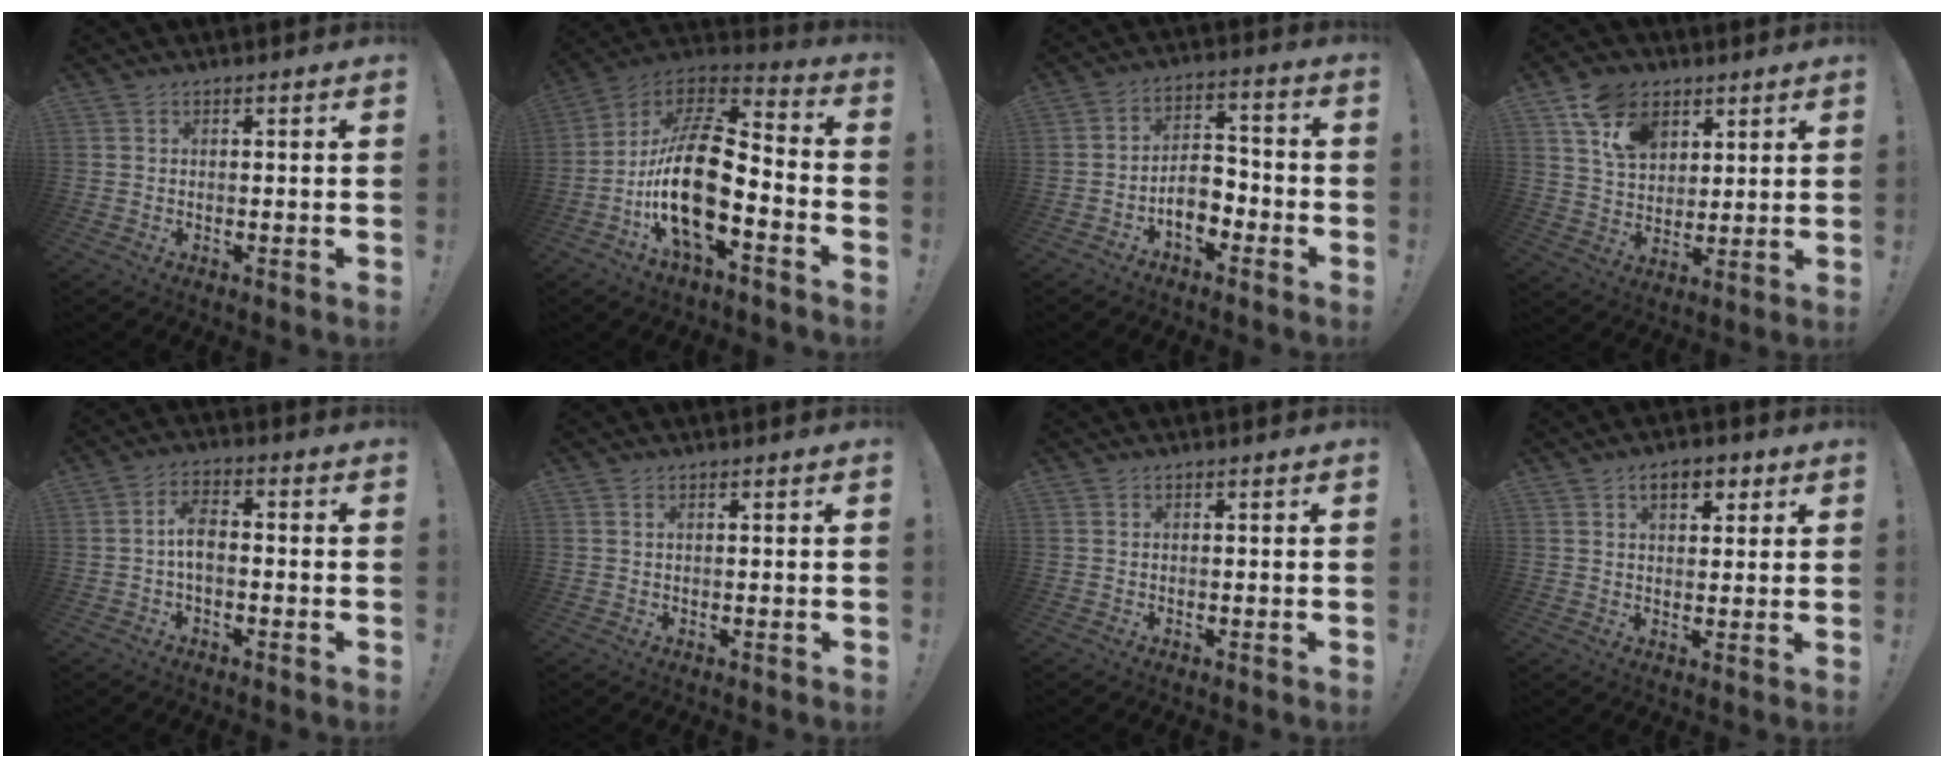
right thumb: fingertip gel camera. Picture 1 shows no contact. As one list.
[{"total": 22.0, "force": [-5.5, 9.4, 19.1], "torque": [-0.373, 0.026, -0.091]}, {"total": 8.1, "force": [-4.2, 5.2, 4.6], "torque": [-0.070, 0.024, -0.069]}, {"total": 12.9, "force": [6.9, 9.2, 5.9], "torque": [-0.093, -0.025, 0.132]}, {"total": 6.3, "force": [-0.7, 3.3, 5.4], "torque": [-0.094, 0.006, -0.012]}, {"total": 0.5, "force": [0.2, 0.2, 0.4], "torque": [-0.004, -0.001, 0.003]}, {"total": 0.0}, {"total": 6.1, "force": [2.7, 3.6, 4.0], "torque": [-0.052, -0.001, 0.045]}]